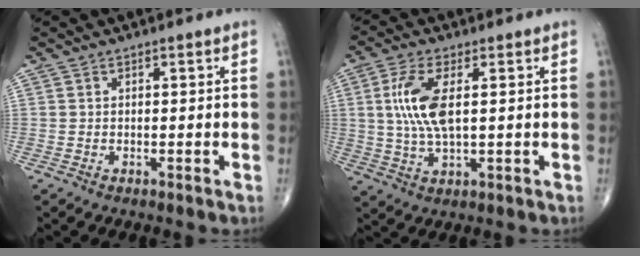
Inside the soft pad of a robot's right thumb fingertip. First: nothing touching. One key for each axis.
{"total": 9.3, "fx": 1.6, "fy": 3.5, "fz": 8.4, "tx": -0.192, "ty": -0.003, "tz": 0.035}